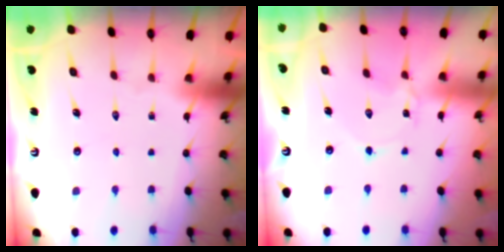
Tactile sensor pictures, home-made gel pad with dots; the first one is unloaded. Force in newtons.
{"total": 0.8, "press": 0.8, "slide": 0.1}